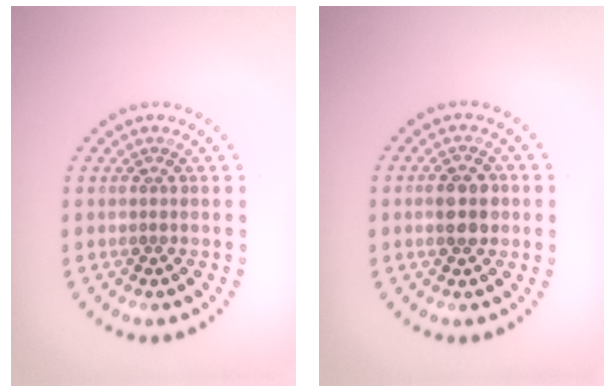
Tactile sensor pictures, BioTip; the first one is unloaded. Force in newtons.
{"total": 2.9, "press": 2.9, "slide": 0.0}